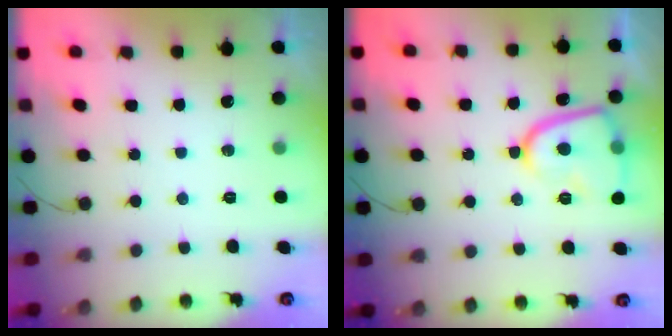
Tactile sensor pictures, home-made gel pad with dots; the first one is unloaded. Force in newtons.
{"total": 13.8, "press": 13.7, "slide": 1.4}